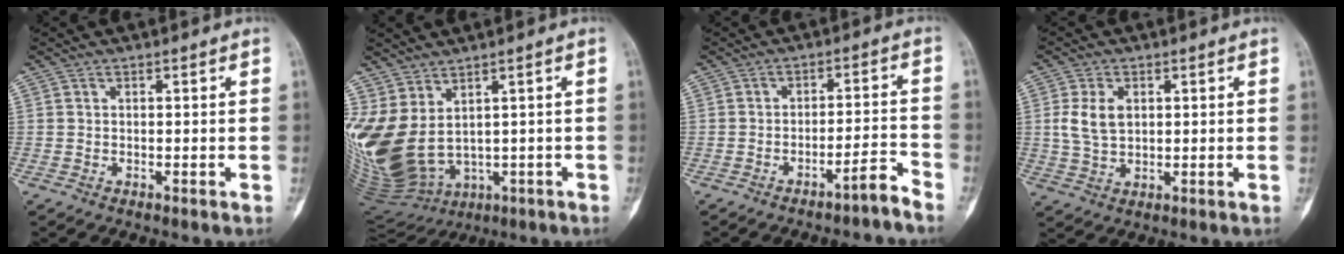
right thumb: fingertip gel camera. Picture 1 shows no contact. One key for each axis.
{"total": 17.0, "fx": 1.4, "fy": 10.2, "fz": 13.5, "tx": -0.318, "ty": -0.021, "tz": 0.069}
{"total": 4.4, "fx": -3.7, "fy": -0.1, "fz": 2.3, "tx": -0.040, "ty": 0.042, "tz": -0.056}
{"total": 6.0, "fx": 1.3, "fy": 3.8, "fz": 4.4, "tx": -0.085, "ty": 0.000, "tz": 0.029}